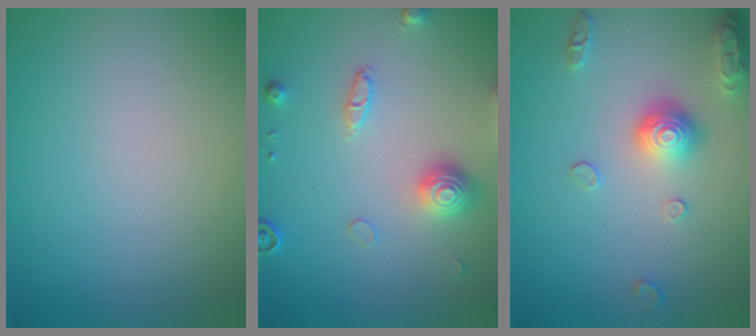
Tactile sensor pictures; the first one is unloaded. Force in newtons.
{"total": 3.2, "press": 3.0, "slide": 0.9}
{"total": 3.7, "press": 3.0, "slide": 2.1}